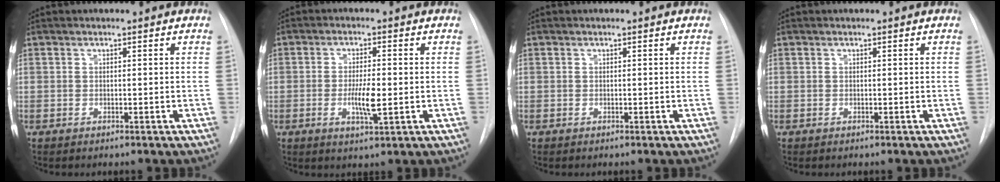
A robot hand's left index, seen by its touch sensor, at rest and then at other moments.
{"total": 5.0, "force": [-1.7, 0.8, 4.6], "torque": [-0.088, -0.012, -0.024]}
{"total": 0.0}
{"total": 0.0}